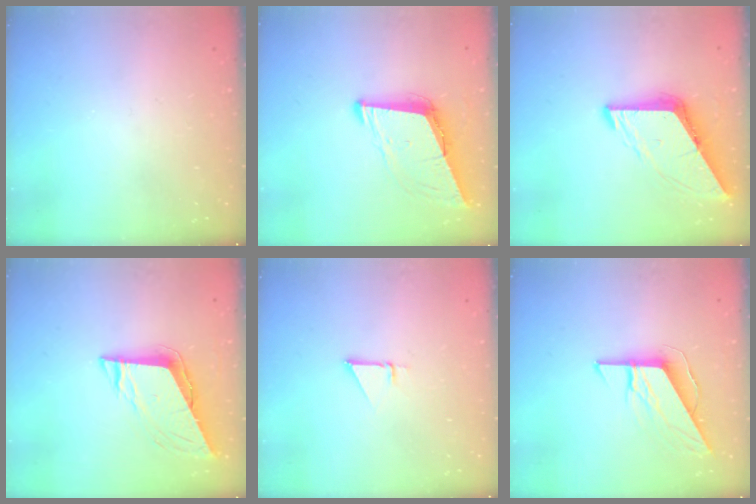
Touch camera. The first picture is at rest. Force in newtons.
{"total": 8.8, "press": 8.1, "slide": 3.6}
{"total": 8.6, "press": 8.5, "slide": 1.1}
{"total": 8.3, "press": 8.2, "slide": 0.4}
{"total": 1.4, "press": 1.4, "slide": 0.0}
{"total": 8.8, "press": 8.8, "slide": 0.5}